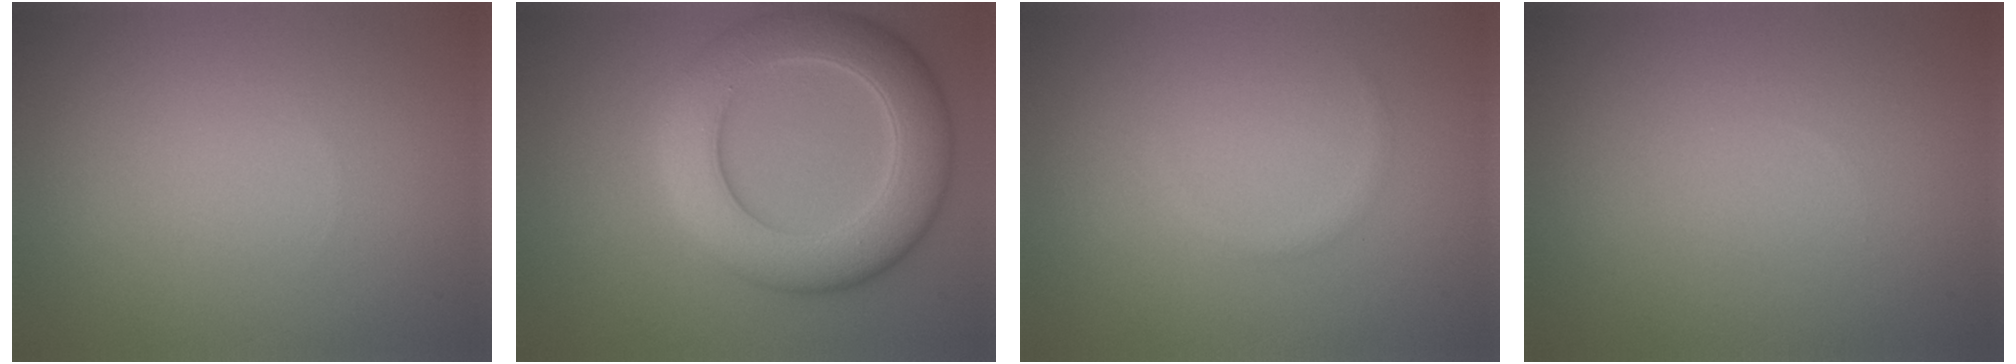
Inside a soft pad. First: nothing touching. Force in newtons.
{"total": 8.1, "press": 8.1, "slide": 0.5}
{"total": 0.6, "press": 0.6, "slide": 0.0}
{"total": 0.0}